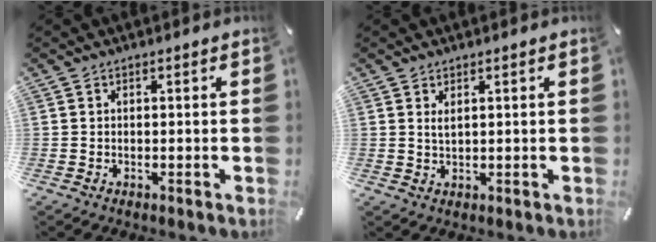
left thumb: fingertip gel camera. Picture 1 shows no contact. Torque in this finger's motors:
{"motor_torque": [0.17, -0.26, 0.16, -0.17, 0.08]}